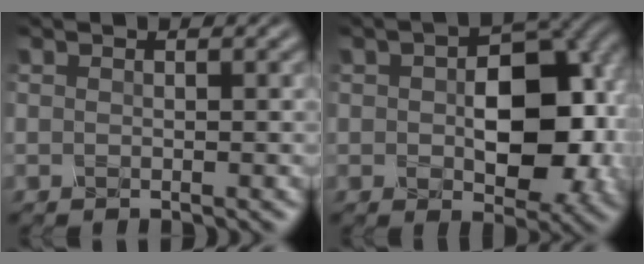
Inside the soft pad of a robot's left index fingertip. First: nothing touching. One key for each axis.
{"total": 9.6, "fx": 0.2, "fy": 5.8, "fz": 7.6, "tx": -0.110, "ty": -0.005, "tz": 0.007}